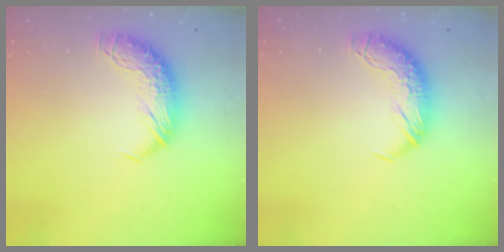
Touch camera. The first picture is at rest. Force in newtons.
{"total": 0.0}